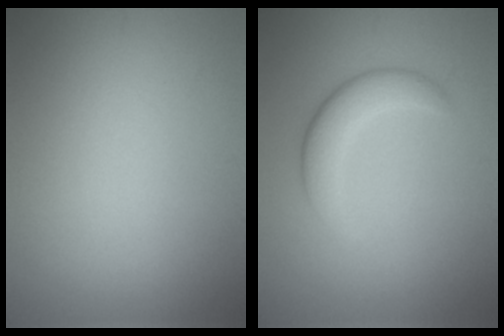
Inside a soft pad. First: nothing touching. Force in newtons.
{"total": 3.3, "press": 3.3, "slide": 0.0}